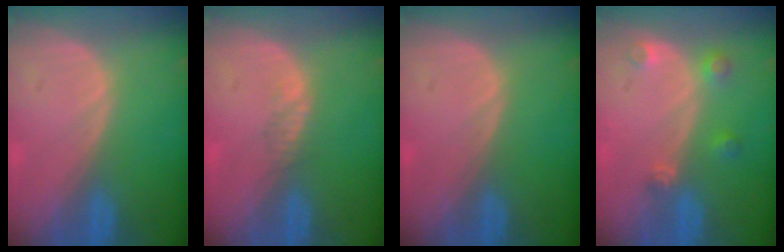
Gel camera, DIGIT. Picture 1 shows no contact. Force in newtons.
{"total": 1.1, "press": 0.9, "slide": 0.7}
{"total": 0.0}
{"total": 3.3, "press": 3.0, "slide": 1.4}